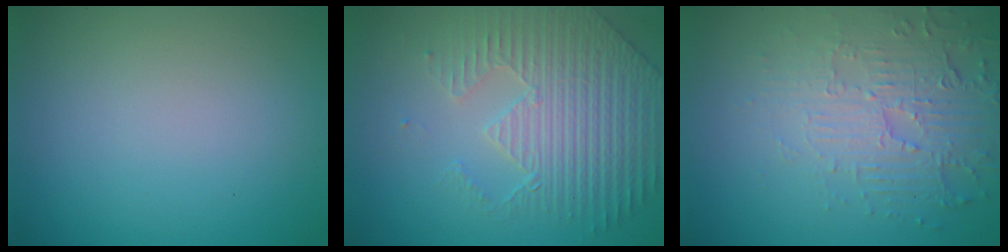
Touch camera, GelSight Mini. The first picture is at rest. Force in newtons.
{"total": 4.2, "press": 4.1, "slide": 1.0}
{"total": 5.5, "press": 3.6, "slide": 4.1}